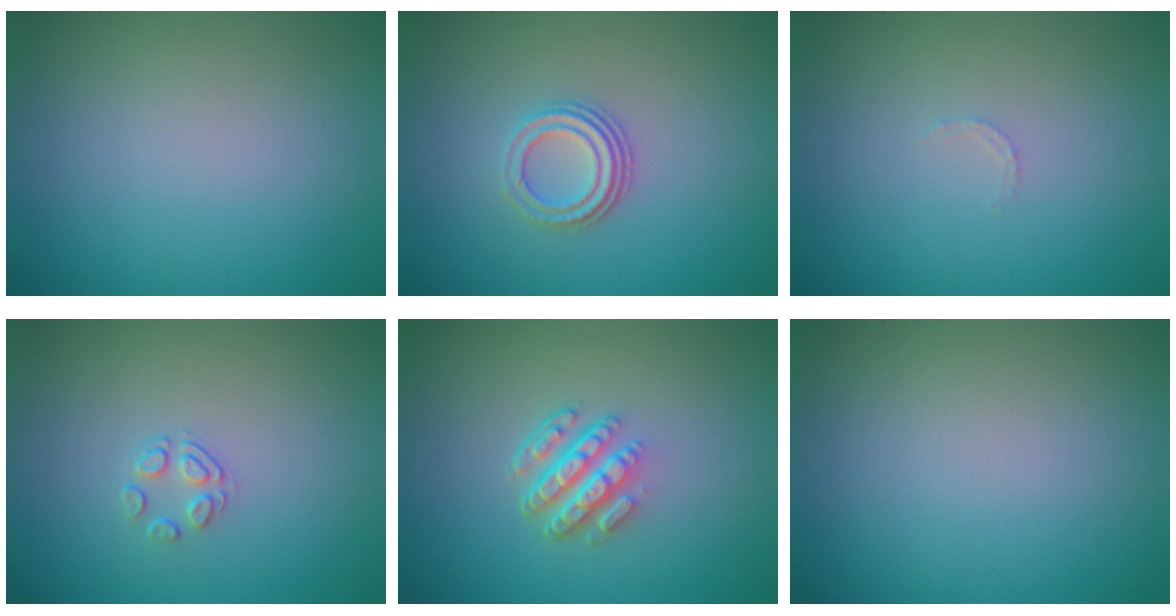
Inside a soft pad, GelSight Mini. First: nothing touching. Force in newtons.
{"total": 3.0, "press": 2.2, "slide": 2.0}
{"total": 0.7, "press": 0.6, "slide": 0.3}
{"total": 1.5, "press": 0.8, "slide": 1.3}
{"total": 4.6, "press": 3.2, "slide": 3.3}
{"total": 0.0}